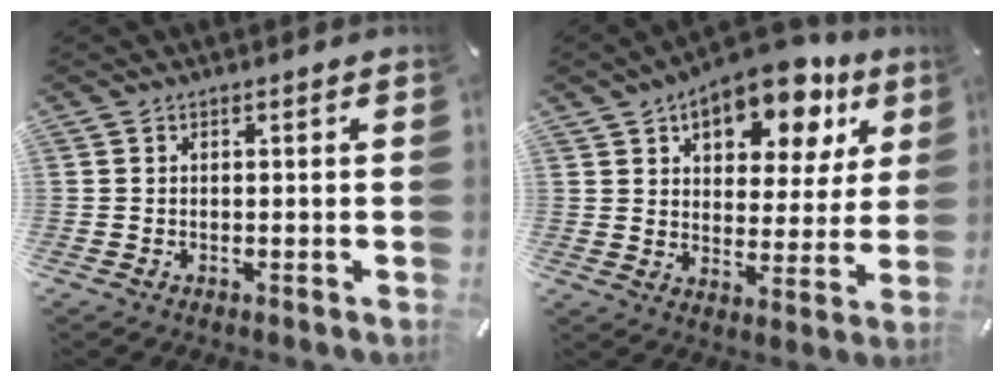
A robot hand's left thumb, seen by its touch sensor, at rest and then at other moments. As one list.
[{"total": 15.2, "force": [9.9, 7.9, 8.5], "torque": [-0.111, -0.059, 0.165]}]